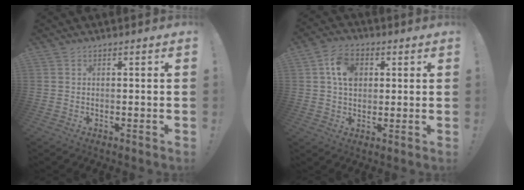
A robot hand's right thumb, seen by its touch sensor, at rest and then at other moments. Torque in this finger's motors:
{"motor_torque": [0.61, 0.88, 0.88, -0.26, 0.15]}